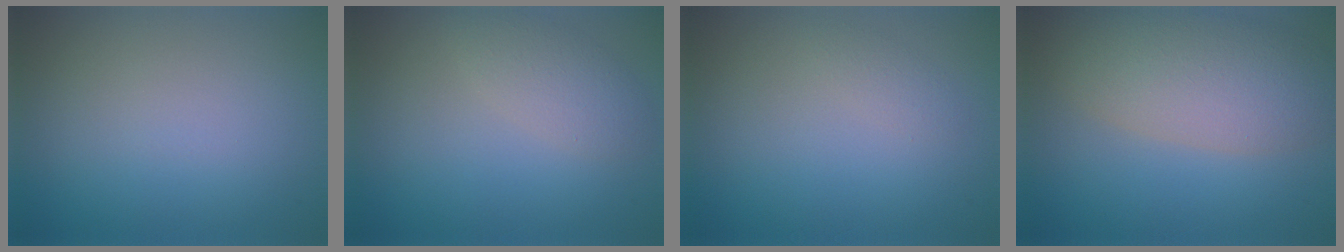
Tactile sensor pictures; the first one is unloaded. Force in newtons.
{"total": 2.5, "press": 2.5, "slide": 0.0}
{"total": 0.9, "press": 0.9, "slide": 0.1}
{"total": 6.8, "press": 6.8, "slide": 0.7}